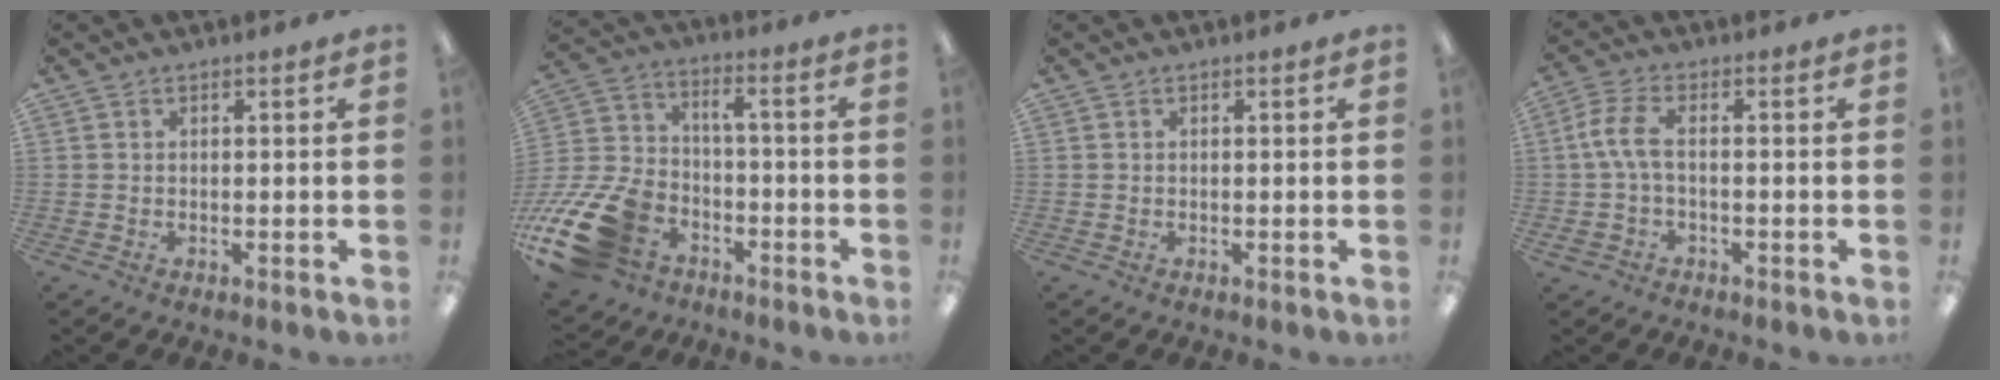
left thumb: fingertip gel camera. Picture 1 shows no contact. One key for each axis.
{"total": 18.6, "fx": -8.9, "fy": 12.4, "fz": 10.6, "tx": -0.225, "ty": 0.049, "tz": -0.146}
{"total": 0.0}
{"total": 7.2, "fx": -0.1, "fy": 3.4, "fz": 6.4, "tx": -0.140, "ty": 0.003, "tz": -0.005}